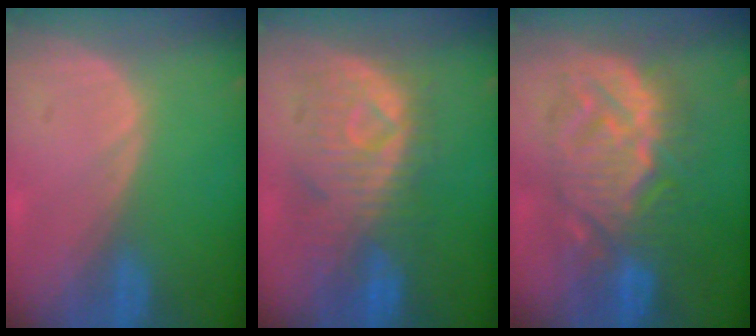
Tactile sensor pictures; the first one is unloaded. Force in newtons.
{"total": 9.6, "press": 9.2, "slide": 3.0}
{"total": 10.2, "press": 10.2, "slide": 0.5}